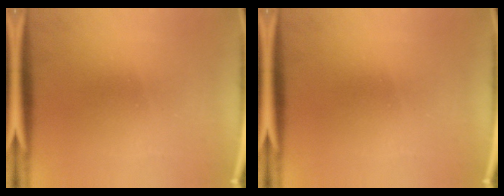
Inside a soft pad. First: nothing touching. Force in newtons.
{"total": 0.0}